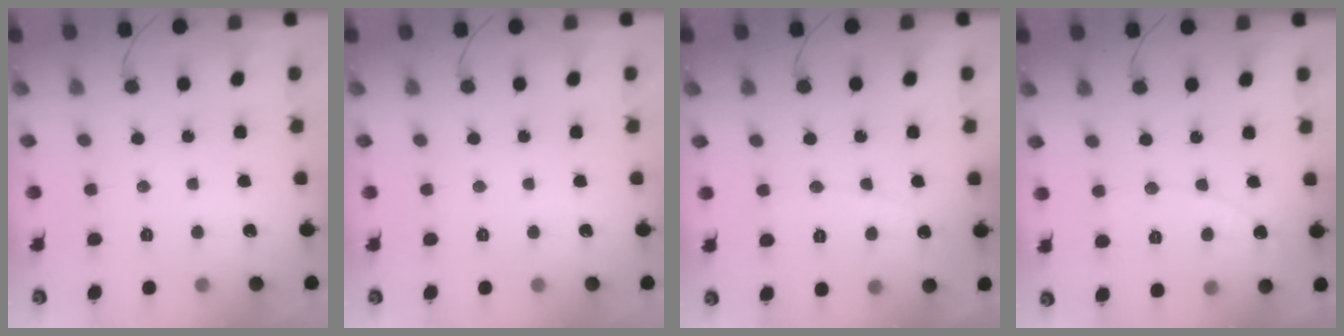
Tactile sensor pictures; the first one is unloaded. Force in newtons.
{"total": 0.0}
{"total": 6.0, "press": 5.9, "slide": 0.5}
{"total": 3.7, "press": 3.7, "slide": 0.4}